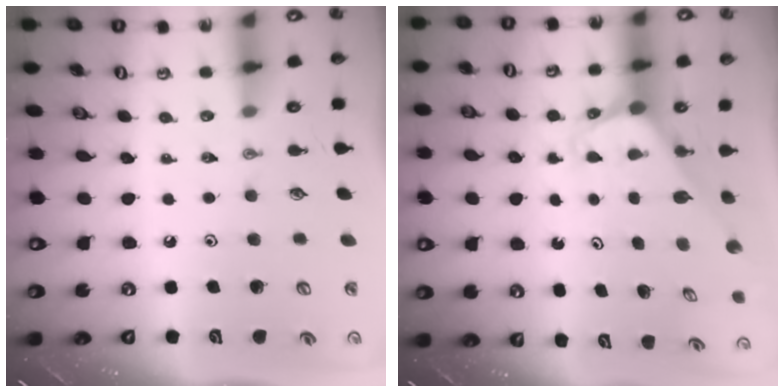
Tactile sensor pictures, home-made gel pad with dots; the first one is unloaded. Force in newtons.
{"total": 1.8, "press": 1.8, "slide": 0.1}